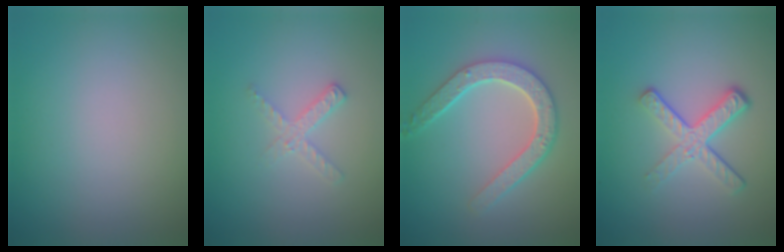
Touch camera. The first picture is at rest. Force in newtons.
{"total": 1.7, "press": 1.7, "slide": 0.2}
{"total": 4.6, "press": 3.7, "slide": 2.8}
{"total": 4.2, "press": 2.7, "slide": 3.3}